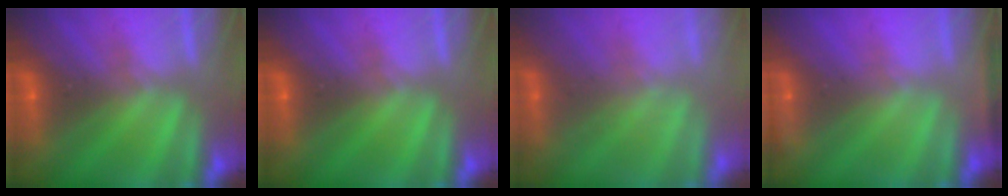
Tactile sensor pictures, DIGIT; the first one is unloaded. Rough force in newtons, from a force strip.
{"total": 0.0}
{"total": 1.8}
{"total": 4.4}